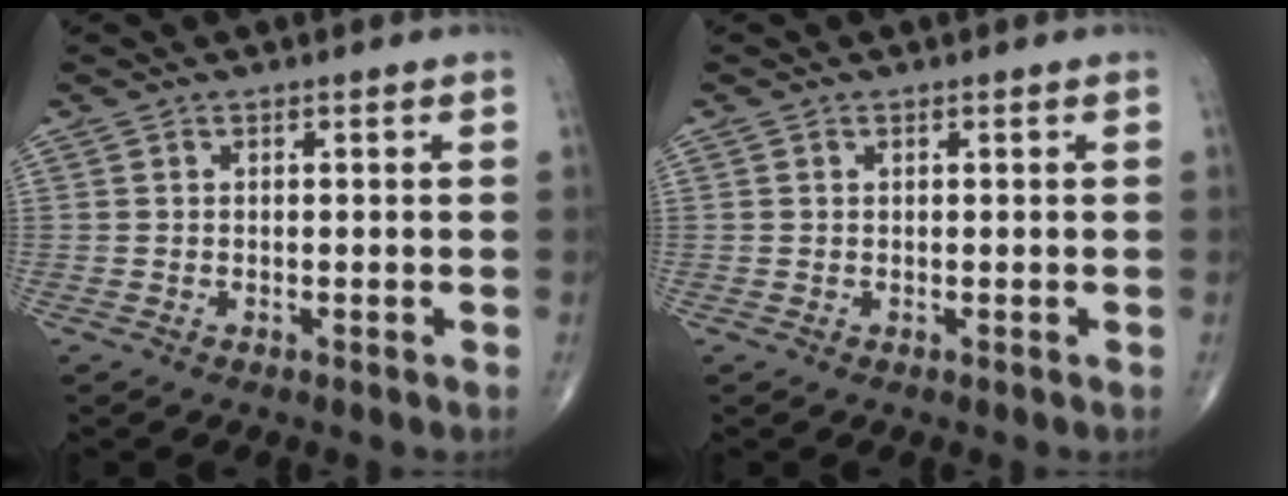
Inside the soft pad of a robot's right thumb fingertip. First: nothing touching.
{"total": 0.0}